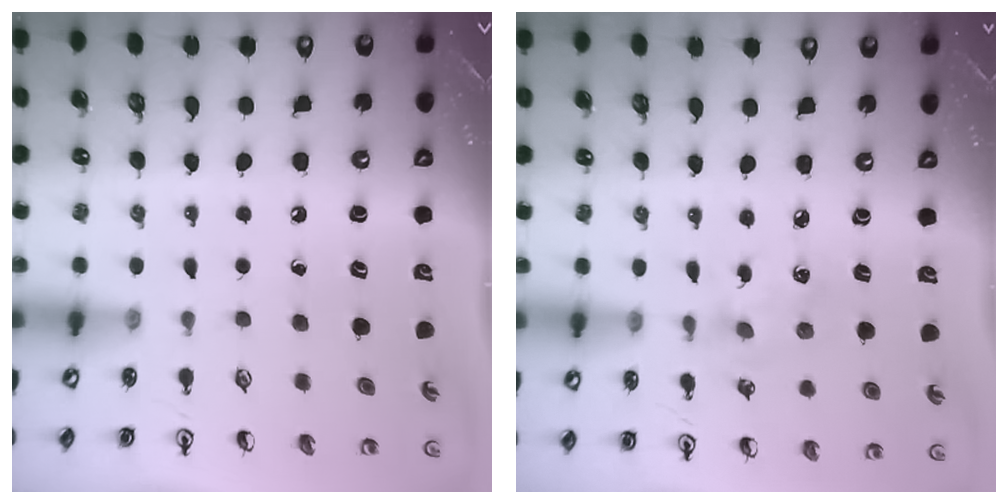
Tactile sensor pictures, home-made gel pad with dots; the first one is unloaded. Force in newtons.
{"total": 3.4, "press": 3.2, "slide": 1.2}